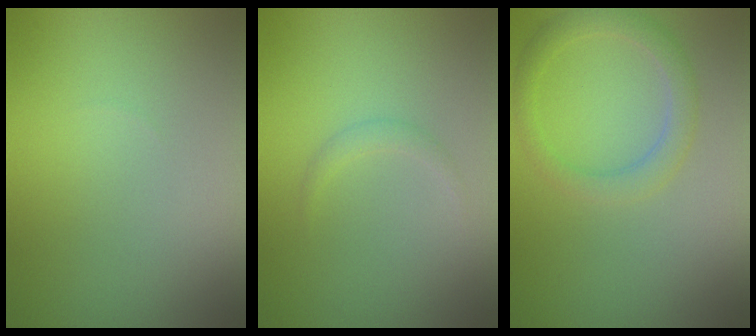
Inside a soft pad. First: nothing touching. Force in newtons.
{"total": 0.8, "press": 0.8, "slide": 0.1}
{"total": 2.3, "press": 2.3, "slide": 0.1}